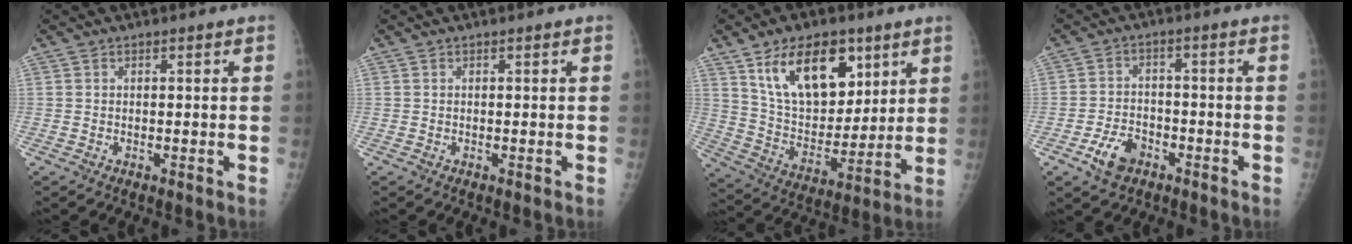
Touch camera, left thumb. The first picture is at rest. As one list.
[{"total": 0.0}, {"total": 18.3, "force": [9.4, 10.4, 11.8], "torque": [-0.145, -0.049, 0.175]}, {"total": 6.2, "force": [-3.4, 4.0, 3.3], "torque": [-0.054, 0.021, -0.059]}]